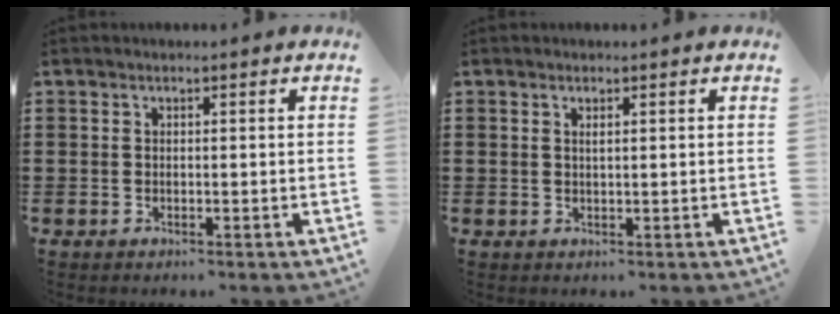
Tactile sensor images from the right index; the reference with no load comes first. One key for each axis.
{"total": 0.7, "fx": 0.3, "fy": 0.1, "fz": 0.7, "tx": -0.014, "ty": 0.001, "tz": 0.005}